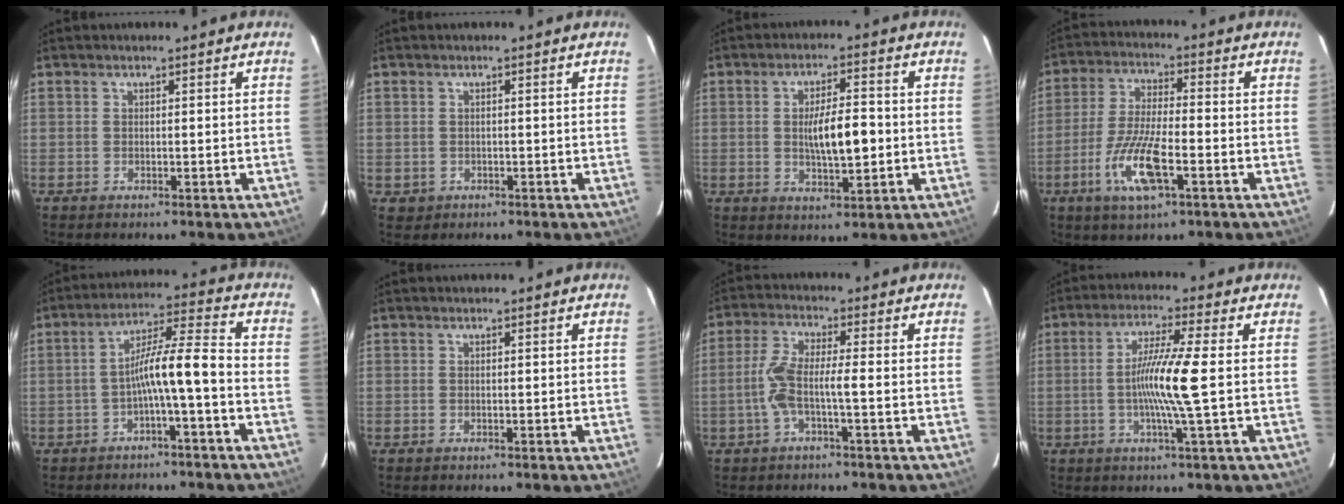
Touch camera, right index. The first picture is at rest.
{"total": 1.5, "force": [-0.3, 1.5, 0.1], "torque": [-0.004, 0.003, 0.002]}
{"total": 7.5, "force": [-0.4, 1.9, 7.2], "torque": [-0.128, 0.003, -0.003]}
{"total": 10.4, "force": [-4.2, 2.0, 9.2], "torque": [-0.188, -0.011, -0.078]}
{"total": 8.0, "force": [-2.3, 0.0, 7.7], "torque": [-0.128, 0.030, -0.039]}
{"total": 0.0}
{"total": 5.8, "force": [-1.4, 0.4, 5.6], "torque": [-0.122, 0.014, -0.030]}
{"total": 8.6, "force": [-0.6, -1.2, 8.5], "torque": [-0.163, -0.007, -0.015]}